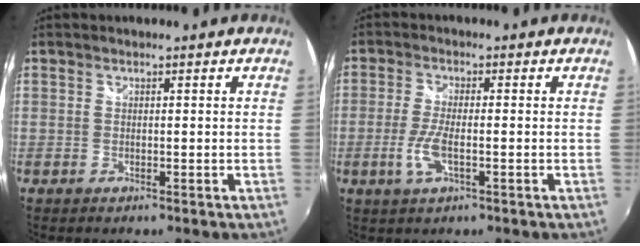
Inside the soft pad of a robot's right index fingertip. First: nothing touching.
{"total": 4.6, "force": [-1.6, 1.2, 4.2], "torque": [-0.093, -0.007, -0.032]}